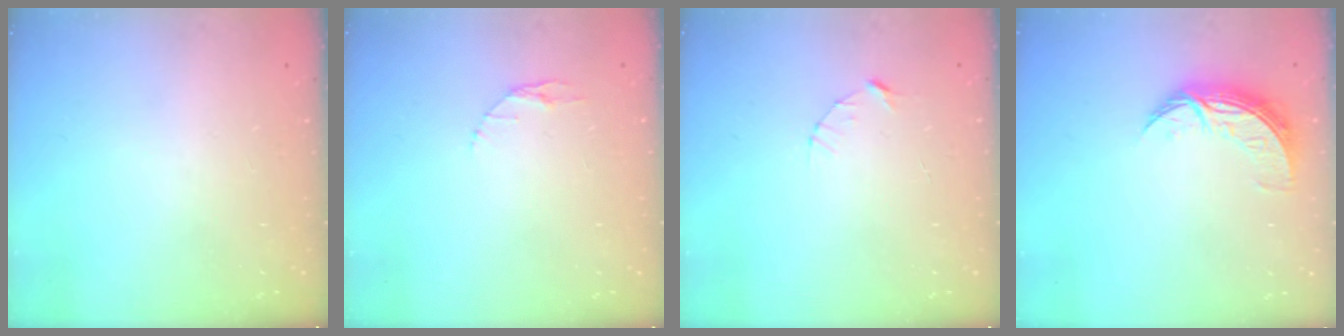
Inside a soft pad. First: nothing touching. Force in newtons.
{"total": 2.9, "press": 2.9, "slide": 0.4}
{"total": 3.1, "press": 3.1, "slide": 0.3}
{"total": 8.7, "press": 8.7, "slide": 0.4}